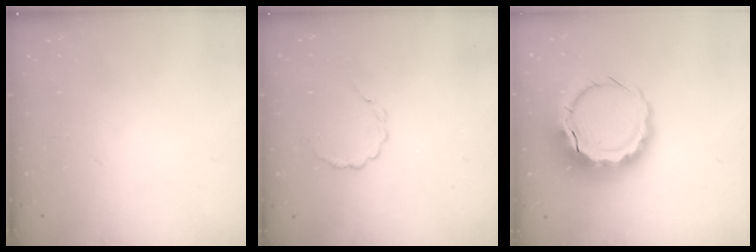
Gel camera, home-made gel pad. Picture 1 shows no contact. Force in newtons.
{"total": 2.6, "press": 2.5, "slide": 0.9}
{"total": 12.7, "press": 12.4, "slide": 2.7}